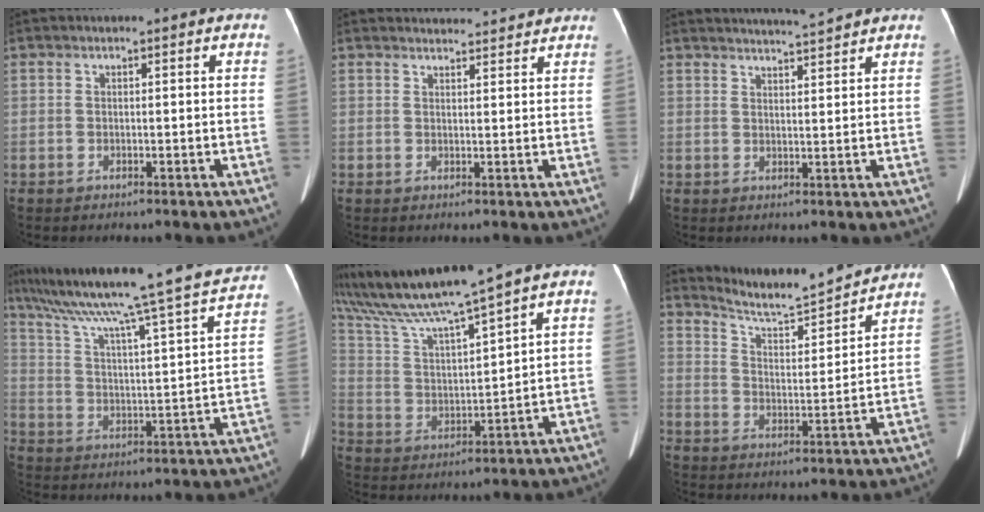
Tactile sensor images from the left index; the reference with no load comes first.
{"total": 7.7, "force": [7.5, 1.1, 1.3], "torque": [-0.011, 0.020, 0.083]}
{"total": 6.5, "force": [6.2, -0.7, 1.9], "torque": [-0.036, 0.008, 0.089]}
{"total": 28.8, "force": [23.9, 0.5, 16.0], "torque": [-0.262, -0.025, 0.332]}
{"total": 14.0, "force": [11.9, -2.2, 7.1], "torque": [-0.142, 0.005, 0.226]}
{"total": 12.3, "force": [12.0, -0.4, 2.6], "torque": [-0.054, -0.002, 0.188]}